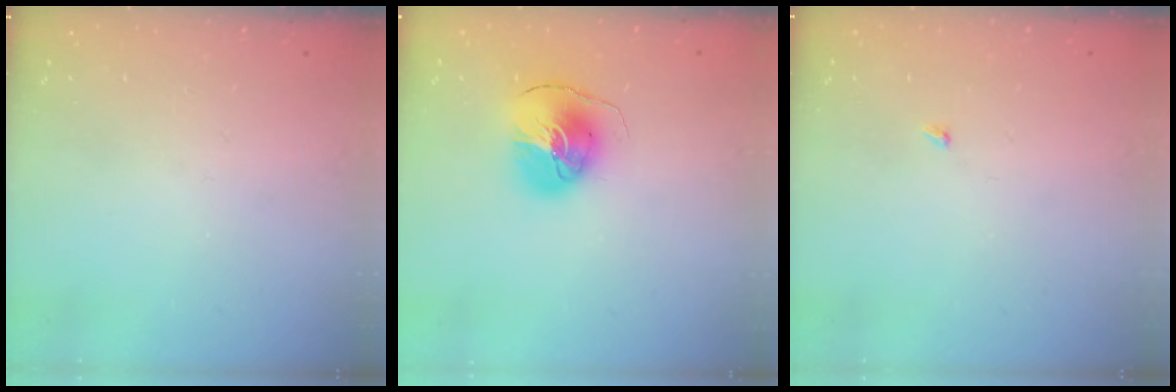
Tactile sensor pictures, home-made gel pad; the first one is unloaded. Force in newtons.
{"total": 10.5, "press": 10.5, "slide": 1.3}
{"total": 1.9, "press": 1.9, "slide": 0.3}